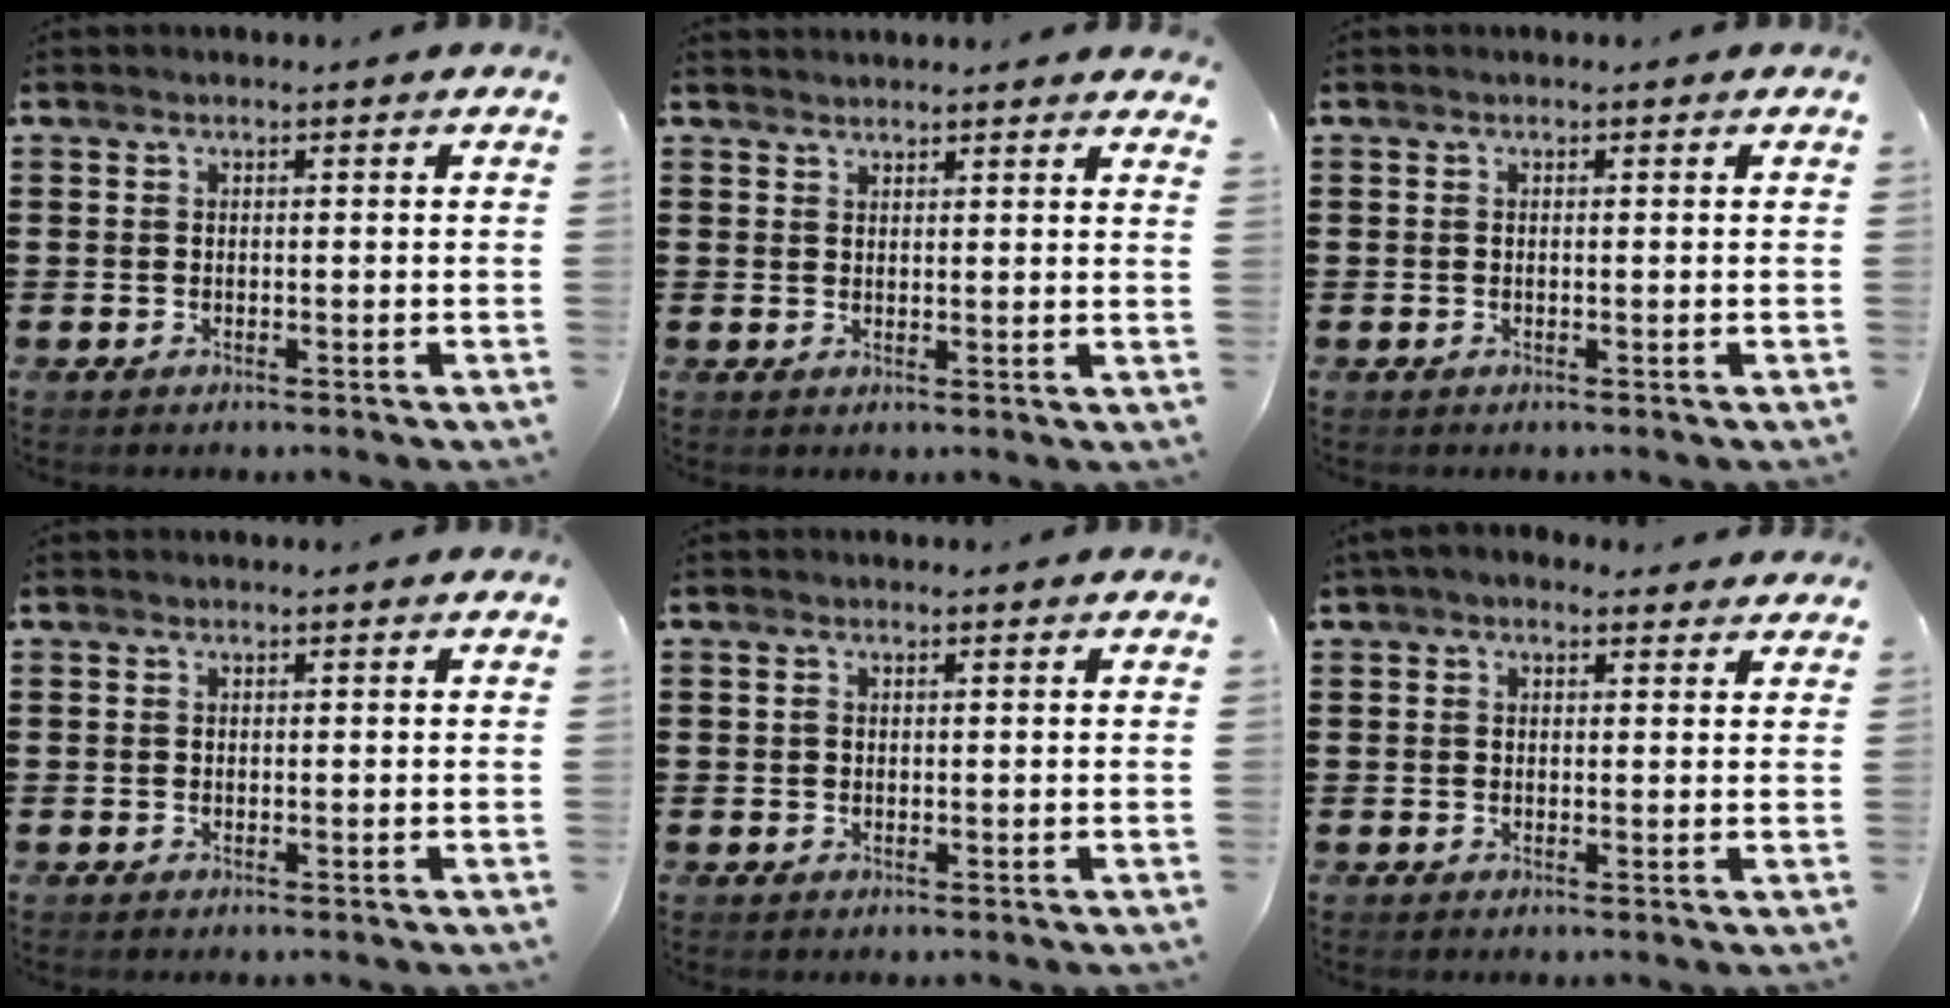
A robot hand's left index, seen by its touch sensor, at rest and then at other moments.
{"total": 2.2, "force": [2.2, -0.1, -0.1], "torque": [-0.002, -0.003, 0.043]}
{"total": 0.0}
{"total": 0.0}
{"total": 0.8, "force": [0.2, 0.6, 0.5], "torque": [-0.012, 0.005, 0.003]}
{"total": 2.2, "force": [1.5, 1.1, 1.1], "torque": [-0.026, 0.008, 0.028]}